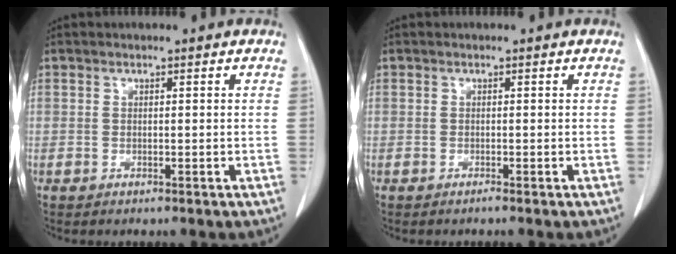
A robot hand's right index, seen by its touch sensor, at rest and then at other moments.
{"total": 0.6, "force": [-0.4, 0.0, 0.4], "torque": [-0.009, 0.000, -0.008]}